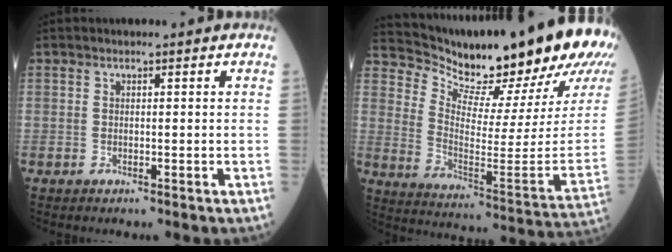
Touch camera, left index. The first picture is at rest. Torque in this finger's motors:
{"motor_torque": [0.55, -0.68, 0.23, 0.03]}